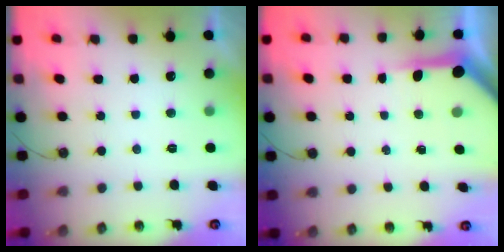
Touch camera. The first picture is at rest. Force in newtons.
{"total": 5.7, "press": 5.7, "slide": 0.3}